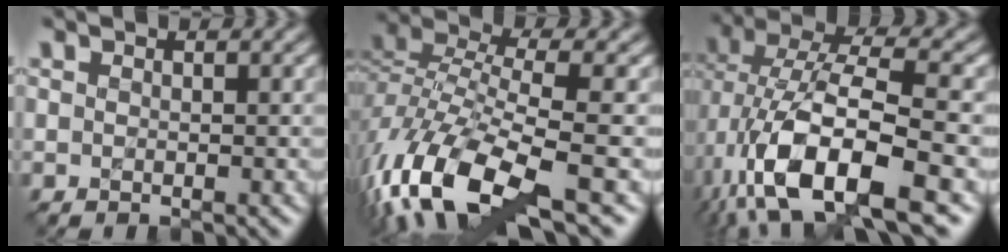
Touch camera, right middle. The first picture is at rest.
{"total": 12.0, "force": [-6.8, 4.1, 8.9], "torque": [-0.201, -0.010, -0.125]}
{"total": 12.8, "force": [-3.5, 6.5, 10.5], "torque": [-0.218, -0.017, -0.056]}